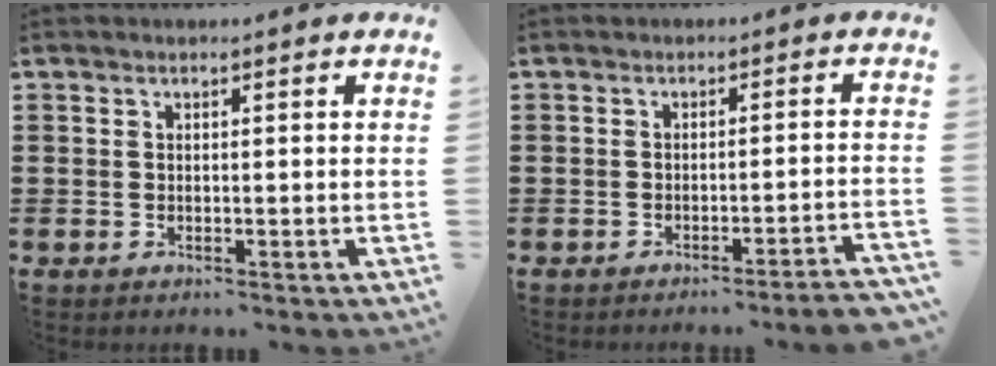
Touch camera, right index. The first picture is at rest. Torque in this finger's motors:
{"motor_torque": [1.02, -0.64, 0.20, 0.00]}